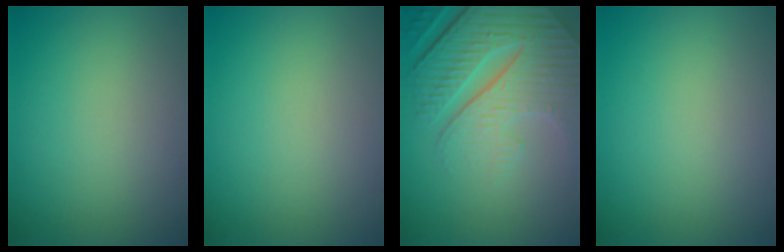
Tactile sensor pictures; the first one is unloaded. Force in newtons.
{"total": 0.0}
{"total": 9.0, "press": 6.3, "slide": 6.5}
{"total": 0.0}